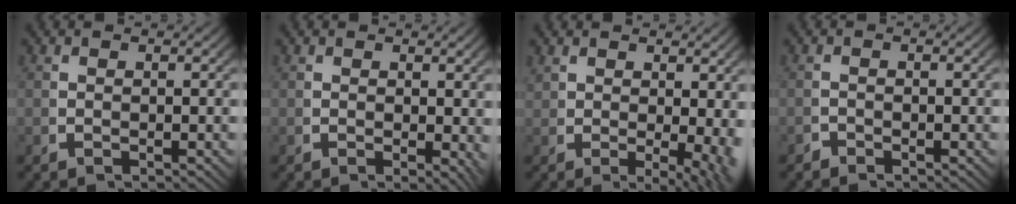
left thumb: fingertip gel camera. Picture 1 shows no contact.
{"total": 1.6, "force": [0.5, 0.8, 1.4], "torque": [-0.011, -0.008, 0.012]}
{"total": 3.5, "force": [0.2, 1.3, 3.3], "torque": [-0.045, -0.023, 0.020]}
{"total": 1.0, "force": [-1.0, 0.0, -0.2], "torque": [0.009, -0.006, -0.020]}